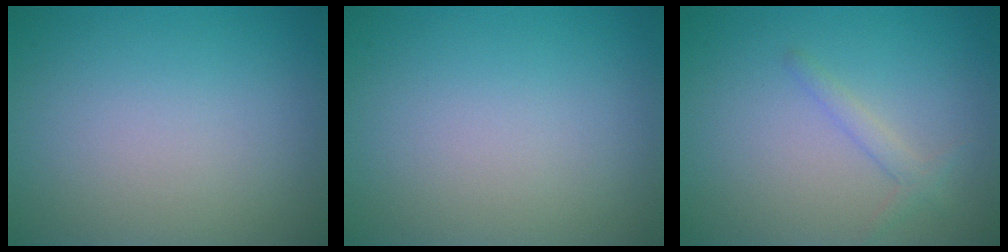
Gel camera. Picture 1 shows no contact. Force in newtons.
{"total": 0.0}
{"total": 1.4, "press": 1.4, "slide": 0.0}